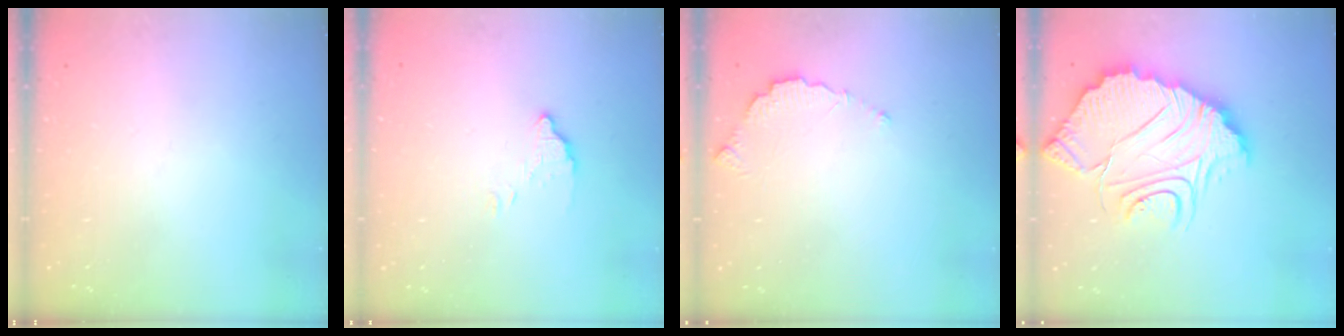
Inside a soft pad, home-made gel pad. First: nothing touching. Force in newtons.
{"total": 2.4, "press": 2.4, "slide": 0.0}
{"total": 5.7, "press": 5.7, "slide": 0.2}
{"total": 16.6, "press": 16.5, "slide": 1.4}